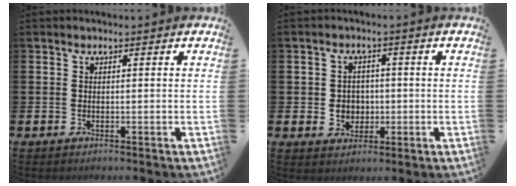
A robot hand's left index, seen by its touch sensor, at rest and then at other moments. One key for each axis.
{"total": 3.1, "fx": 0.0, "fy": 2.9, "fz": 0.9, "tx": -0.011, "ty": 0.002, "tz": -0.009}